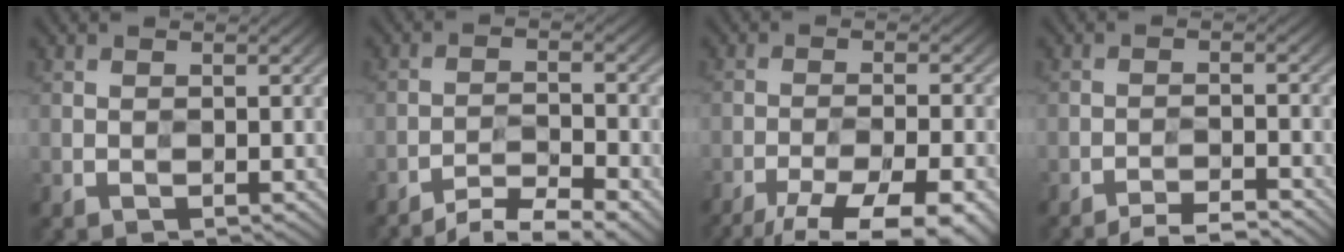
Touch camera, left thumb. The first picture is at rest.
{"total": 5.7, "force": [-4.6, 1.0, 3.1], "torque": [-0.061, 0.003, -0.081]}
{"total": 13.1, "force": [-10.3, 3.2, 7.4], "torque": [-0.123, -0.014, -0.136]}
{"total": 4.6, "force": [-4.0, 0.4, 2.2], "torque": [-0.034, 0.009, -0.073]}